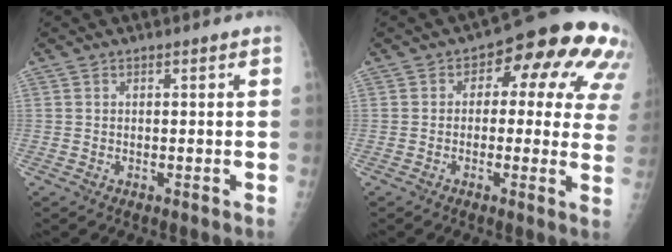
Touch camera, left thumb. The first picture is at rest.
{"total": 15.9, "force": [5.4, 8.5, 12.3], "torque": [-0.086, 0.013, 0.047]}